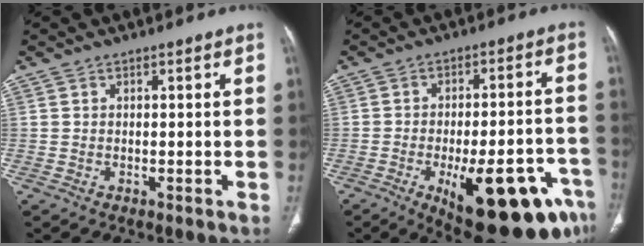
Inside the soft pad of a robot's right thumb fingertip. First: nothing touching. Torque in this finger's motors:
{"motor_torque": [3.13, 1.88, 1.34, -1.43, 0.46]}